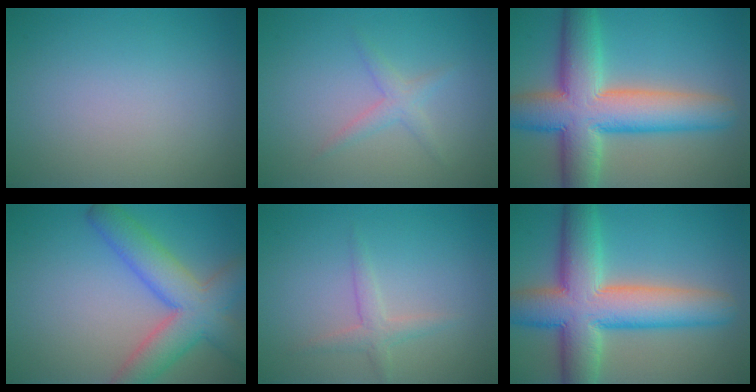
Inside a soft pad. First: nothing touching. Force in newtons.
{"total": 1.6, "press": 1.6, "slide": 0.1}
{"total": 11.1, "press": 11.1, "slide": 0.5}
{"total": 7.3, "press": 7.3, "slide": 0.4}
{"total": 1.7, "press": 1.7, "slide": 0.1}
{"total": 11.1, "press": 11.1, "slide": 0.5}